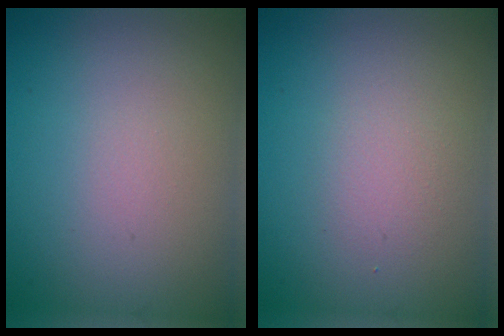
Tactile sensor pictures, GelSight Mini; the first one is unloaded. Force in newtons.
{"total": 1.4, "press": 1.4, "slide": 0.0}